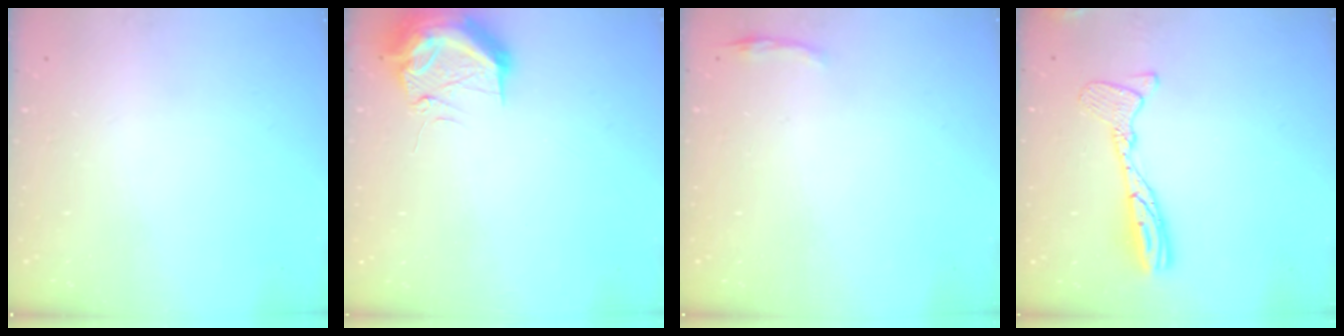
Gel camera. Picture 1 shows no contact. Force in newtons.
{"total": 10.1, "press": 10.1, "slide": 0.8}
{"total": 3.3, "press": 3.2, "slide": 0.7}
{"total": 13.5, "press": 13.4, "slide": 1.3}